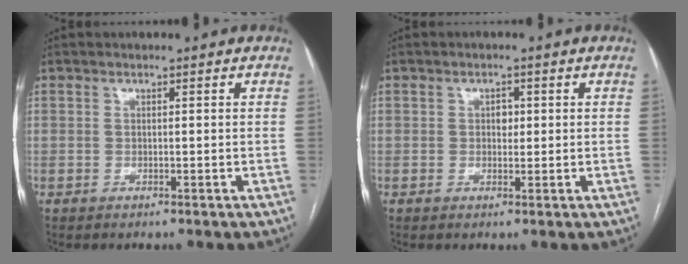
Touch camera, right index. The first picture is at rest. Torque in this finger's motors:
{"motor_torque": [0.53, 0.23, -0.01, 0.02]}